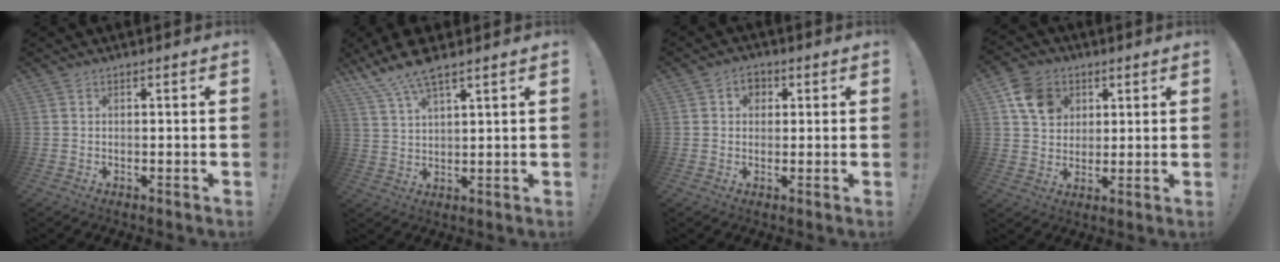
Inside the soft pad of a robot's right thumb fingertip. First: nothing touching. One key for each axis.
{"total": 8.2, "fx": 6.5, "fy": 1.8, "fz": 4.7, "tx": -0.101, "ty": -0.027, "tz": 0.123}
{"total": 4.2, "fx": 1.2, "fy": 3.5, "fz": 2.0, "tx": -0.021, "ty": 0.000, "tz": 0.020}
{"total": 11.2, "fx": 4.7, "fy": 9.1, "fz": 4.5, "tx": -0.068, "ty": -0.010, "tz": 0.097}